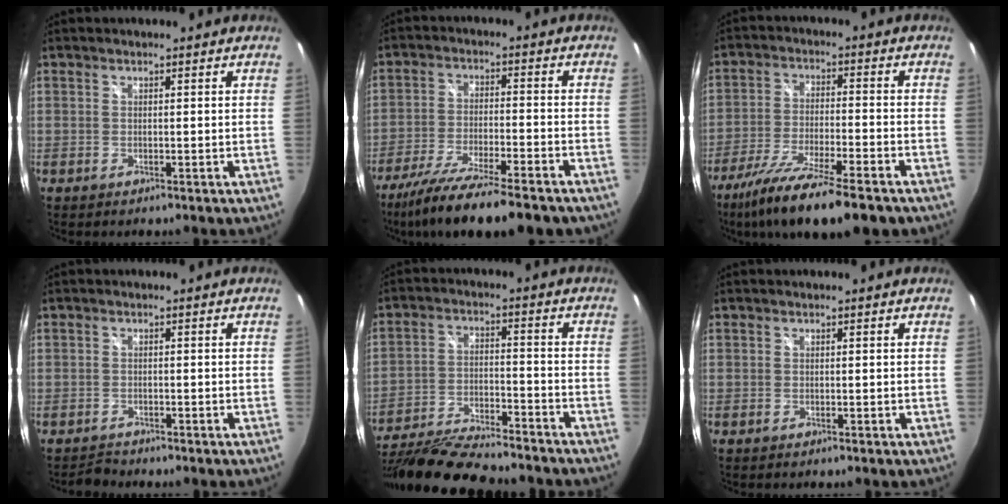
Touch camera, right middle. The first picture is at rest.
{"total": 18.2, "force": [-14.9, 2.6, 10.2], "torque": [-0.197, -0.044, -0.243]}
{"total": 17.5, "force": [-13.4, 2.7, 11.0], "torque": [-0.215, -0.044, -0.227]}
{"total": 1.0, "force": [-0.9, 0.2, -0.3], "torque": [0.004, 0.002, -0.018]}
{"total": 23.2, "force": [-19.9, 4.4, 11.2], "torque": [-0.215, -0.054, -0.318]}
{"total": 0.0}